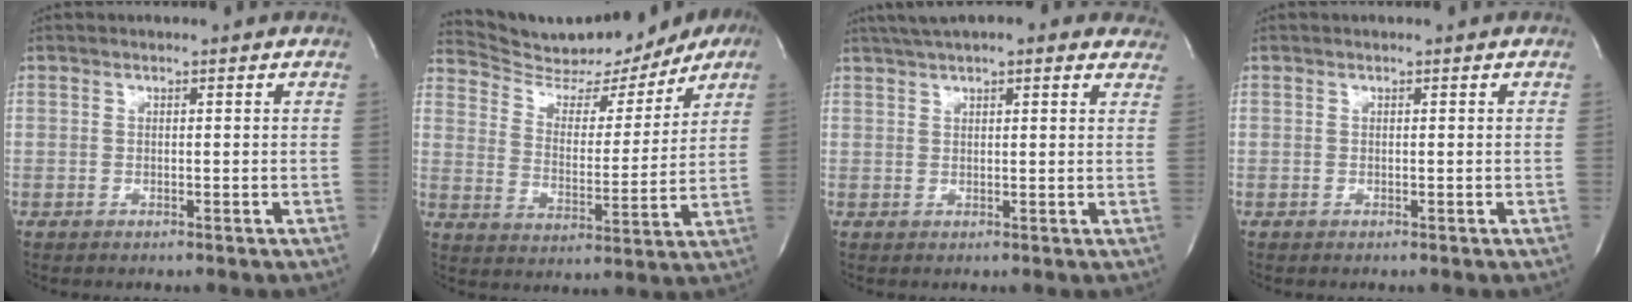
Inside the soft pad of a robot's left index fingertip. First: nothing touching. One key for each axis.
{"total": 16.2, "fx": 14.5, "fy": 4.9, "fz": 5.1, "tx": -0.072, "ty": 0.007, "tz": 0.210}
{"total": 13.3, "fx": 10.8, "fy": 3.1, "fz": 7.1, "tx": -0.104, "ty": 0.042, "tz": 0.141}
{"total": 0.0}